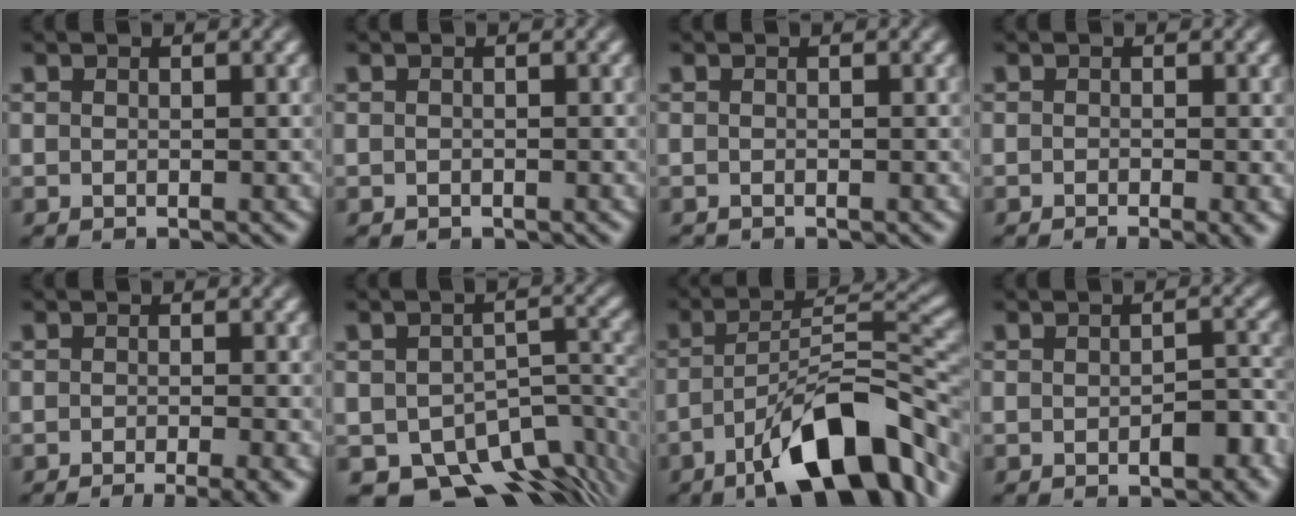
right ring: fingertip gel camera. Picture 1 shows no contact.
{"total": 0.7, "force": [-0.5, 0.2, -0.3], "torque": [0.007, -0.007, -0.005]}
{"total": 0.8, "force": [-0.6, -0.3, -0.3], "torque": [0.014, -0.004, -0.009]}
{"total": 1.5, "force": [-1.1, -0.4, 1.0], "torque": [-0.003, -0.002, -0.018]}
{"total": 3.6, "force": [-3.1, 0.2, 1.8], "torque": [-0.008, -0.005, -0.045]}
{"total": 13.2, "force": [-7.1, 8.4, 7.4], "torque": [-0.096, -0.048, -0.087]}
{"total": 10.6, "force": [-4.3, 3.3, 9.1], "torque": [-0.116, -0.008, -0.053]}
{"total": 2.4, "force": [-1.5, 1.1, 1.6], "torque": [-0.020, 0.005, -0.025]}